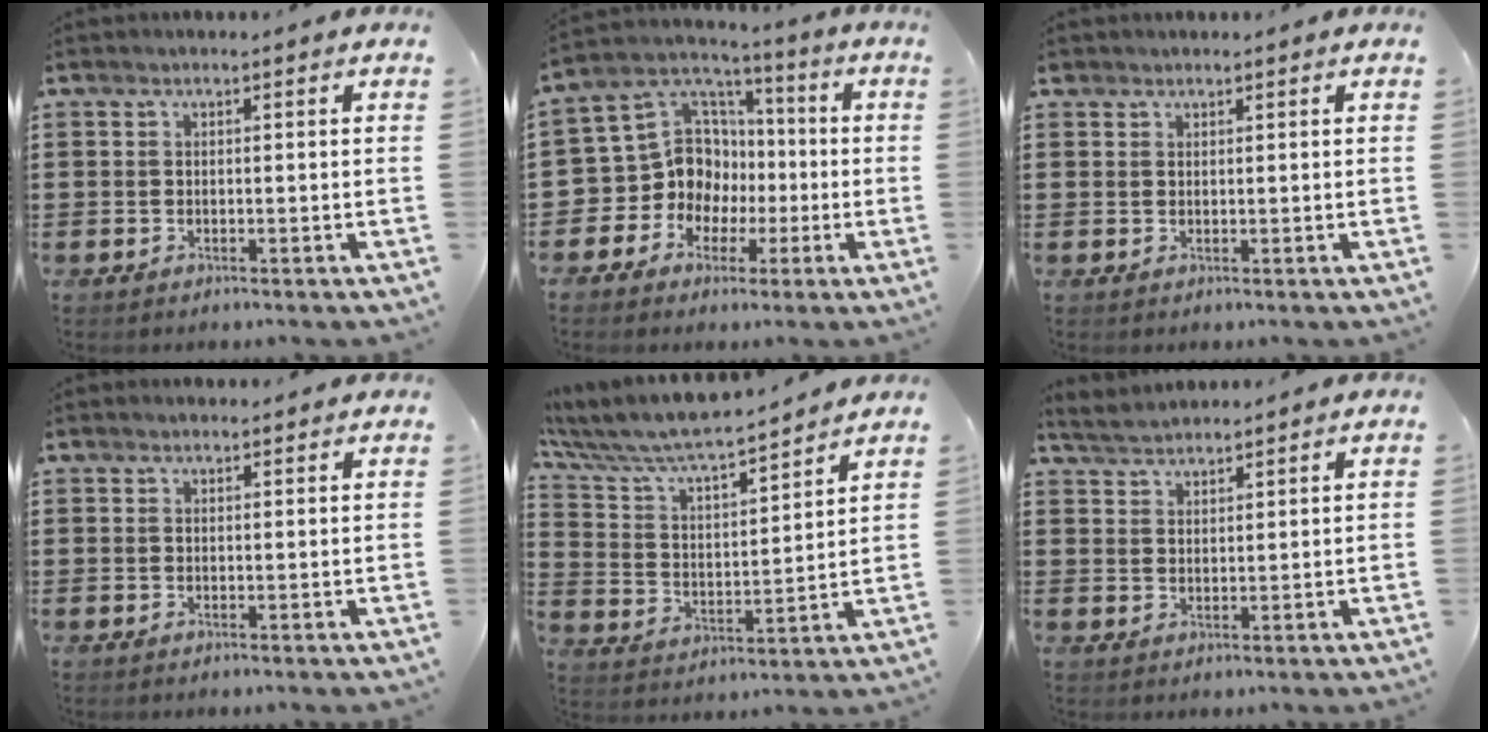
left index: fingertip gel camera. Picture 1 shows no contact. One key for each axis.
{"total": 11.6, "fx": -0.8, "fy": 10.7, "fz": 4.4, "tx": -0.149, "ty": -0.008, "tz": -0.012}
{"total": 0.8, "fx": 0.8, "fy": 0.3, "fz": 0.1, "tx": -0.005, "ty": 0.001, "tz": 0.015}
{"total": 1.1, "fx": 1.1, "fy": 0.1, "fz": 0.3, "tx": -0.006, "ty": 0.001, "tz": 0.021}
{"total": 7.4, "fx": 7.0, "fy": 0.6, "fz": 2.4, "tx": -0.080, "ty": -0.051, "tz": 0.115}
{"total": 3.0, "fx": 3.0, "fy": 0.4, "fz": 0.3, "tx": -0.016, "ty": -0.006, "tz": 0.056}